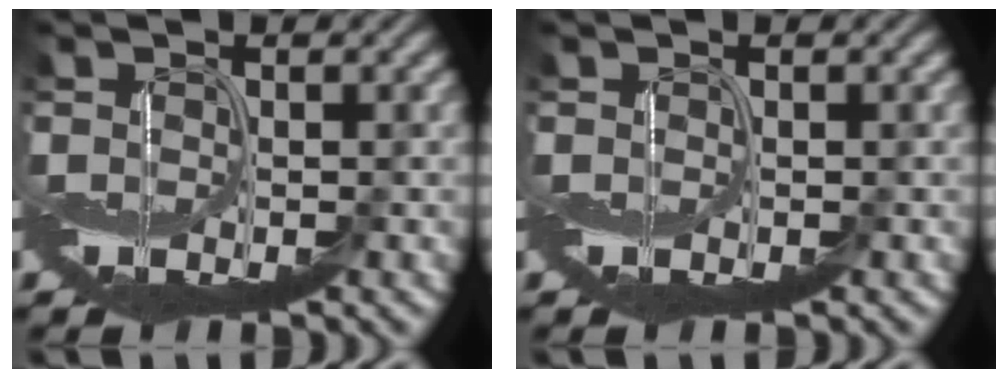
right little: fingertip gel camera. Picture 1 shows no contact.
{"total": 0.0}